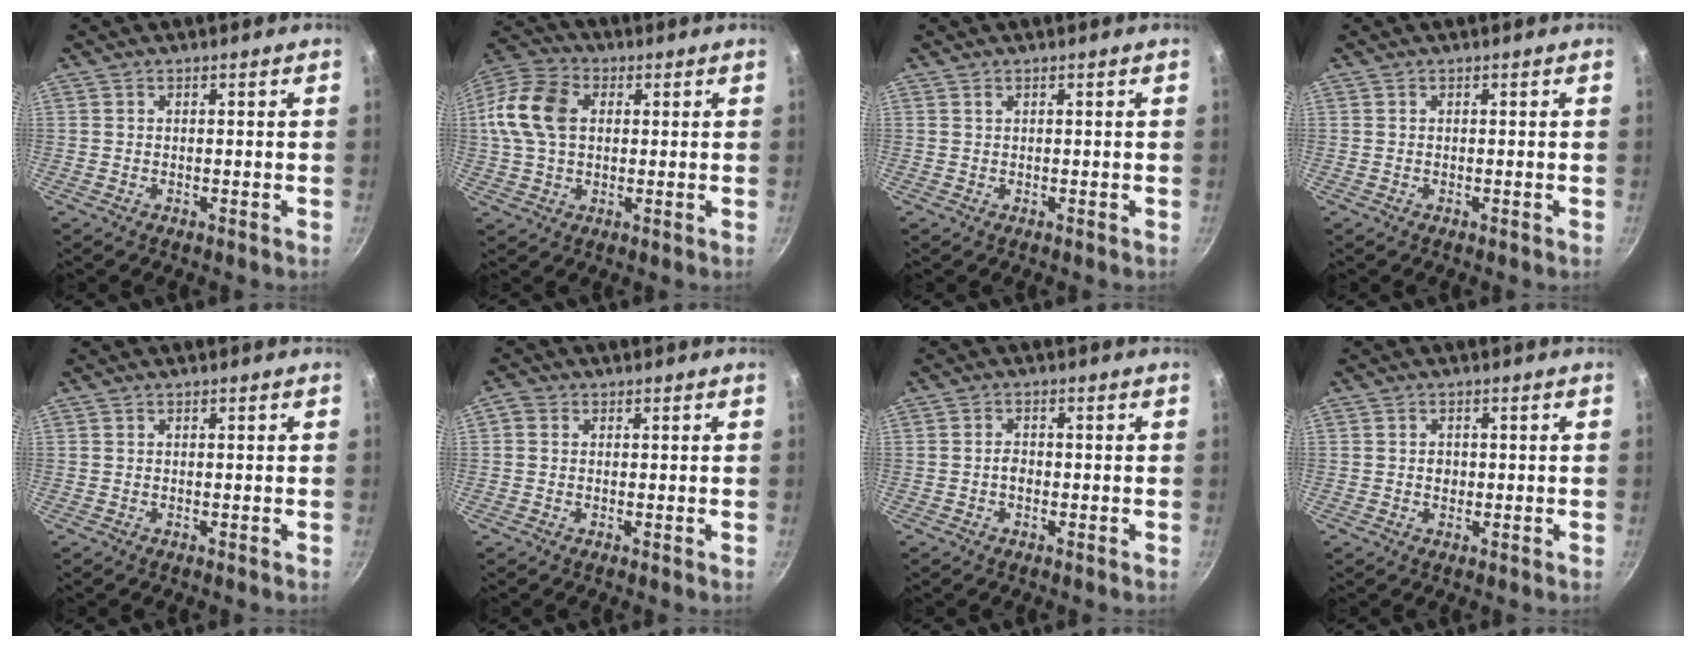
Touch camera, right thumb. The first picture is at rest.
{"total": 13.3, "force": [2.0, 9.3, 9.4], "torque": [-0.176, 0.020, 0.022]}
{"total": 0.0}
{"total": 0.0}
{"total": 0.0}
{"total": 2.0, "force": [0.2, 1.9, 0.8], "torque": [-0.013, 0.007, -0.002]}
{"total": 1.9, "force": [-0.5, 1.3, 1.3], "torque": [-0.016, 0.011, -0.009]}
{"total": 1.8, "force": [-0.1, 1.5, 0.9], "torque": [-0.009, 0.003, -0.003]}